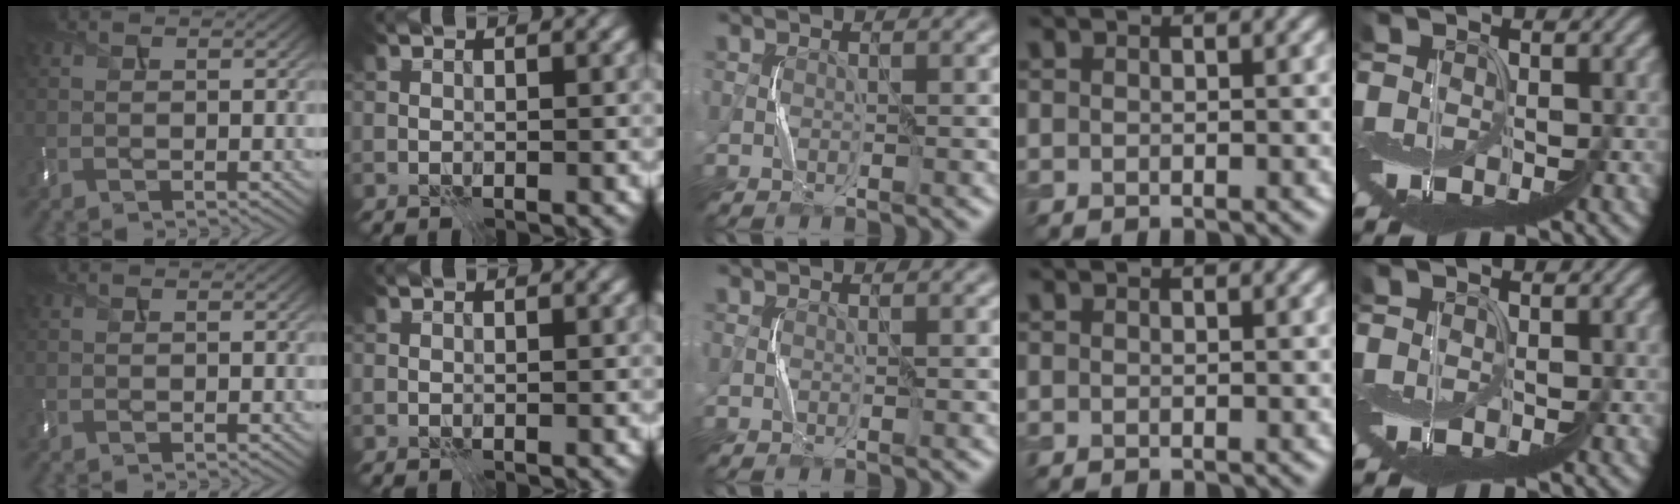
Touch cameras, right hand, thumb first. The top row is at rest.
{}